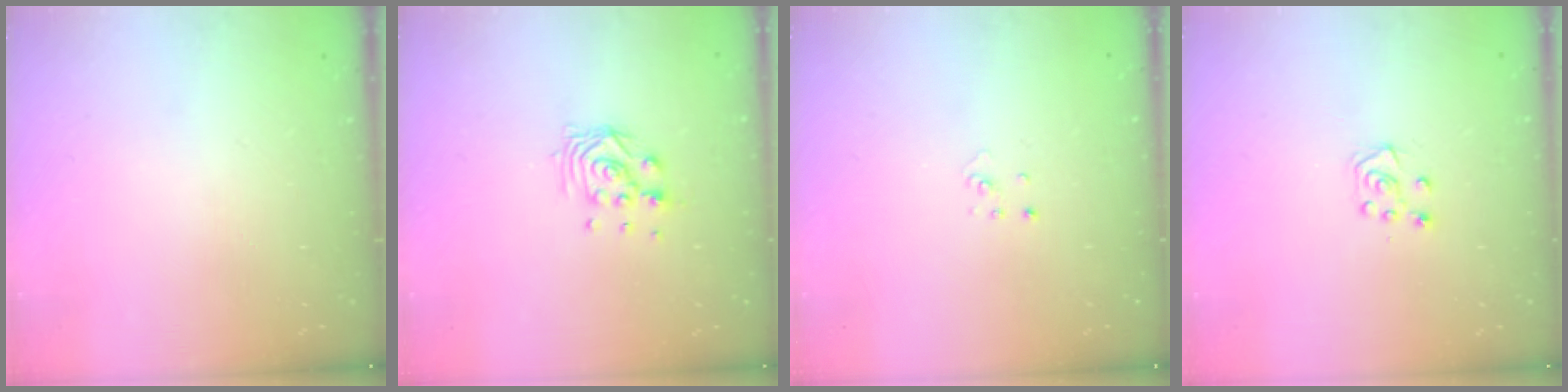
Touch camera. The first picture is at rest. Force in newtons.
{"total": 6.6, "press": 6.5, "slide": 0.5}
{"total": 2.1, "press": 2.1, "slide": 0.1}
{"total": 5.8, "press": 5.8, "slide": 0.8}